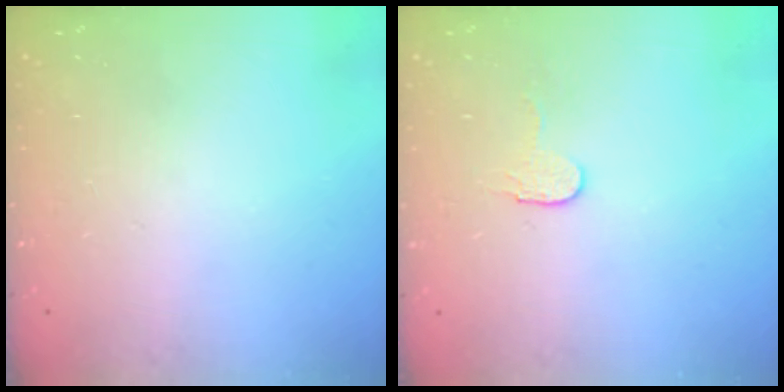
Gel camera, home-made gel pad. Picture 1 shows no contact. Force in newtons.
{"total": 3.2, "press": 3.2, "slide": 0.3}